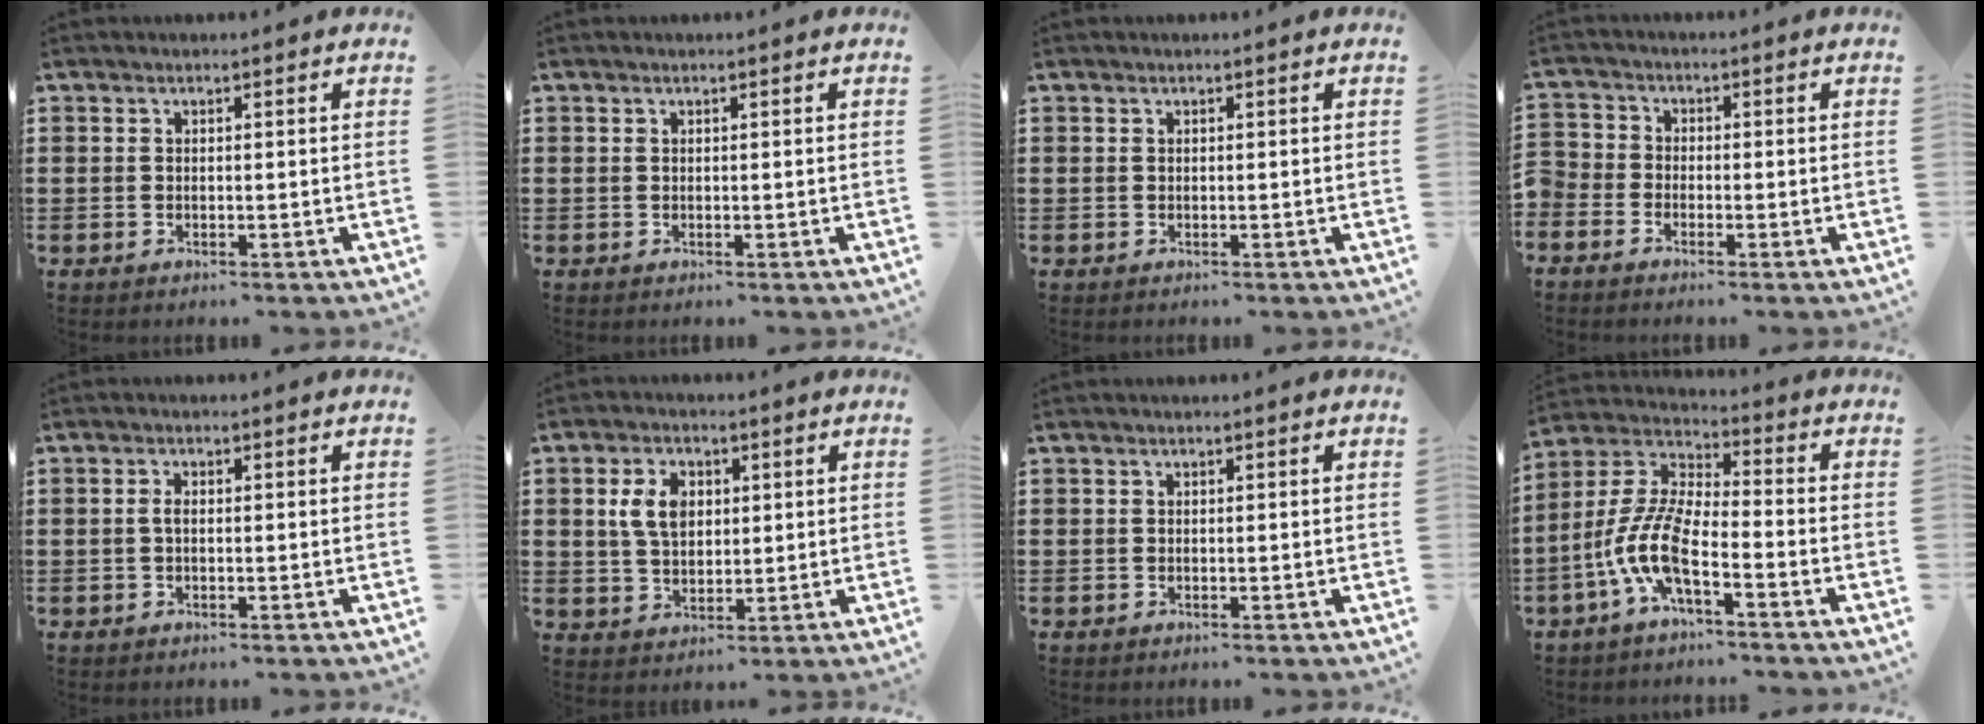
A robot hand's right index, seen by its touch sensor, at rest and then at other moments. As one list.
[{"total": 0.0}, {"total": 0.0}, {"total": 1.9, "force": [-1.7, 0.7, 0.1], "torque": [-0.010, 0.000, -0.037]}, {"total": 1.3, "force": [-0.2, 0.5, 1.2], "torque": [-0.031, -0.003, -0.006]}, {"total": 6.0, "force": [1.4, 4.0, 4.2], "torque": [-0.102, 0.012, 0.021]}, {"total": 0.0}, {"total": 9.7, "force": [-5.0, 2.3, 8.0], "torque": [-0.206, -0.022, -0.104]}]